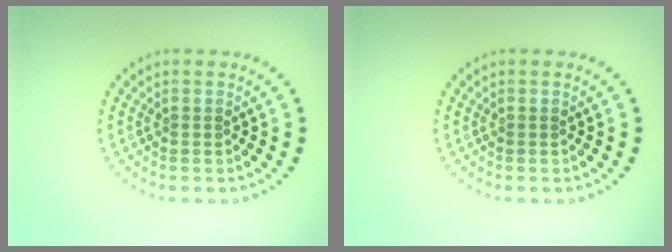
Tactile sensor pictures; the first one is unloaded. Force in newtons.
{"total": 0.0}